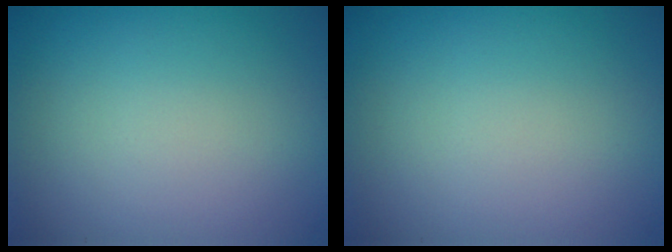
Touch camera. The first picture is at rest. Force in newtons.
{"total": 0.0}